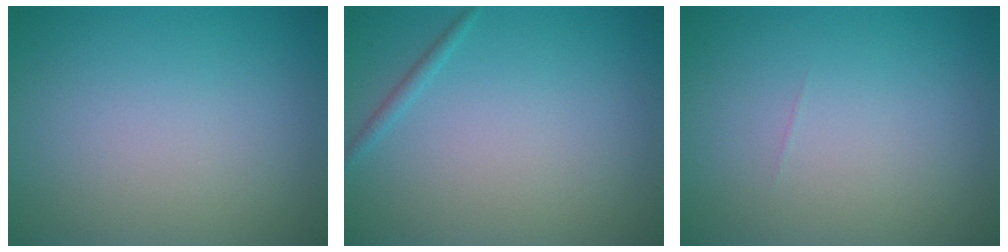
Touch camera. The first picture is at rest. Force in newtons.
{"total": 0.8, "press": 0.8, "slide": 0.0}
{"total": 0.0}